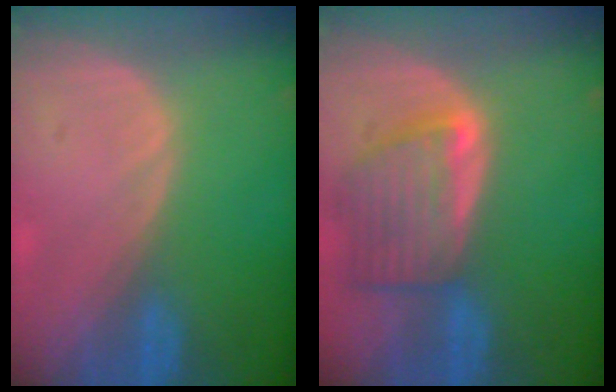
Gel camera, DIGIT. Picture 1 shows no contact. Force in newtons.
{"total": 7.8, "press": 7.1, "slide": 3.2}